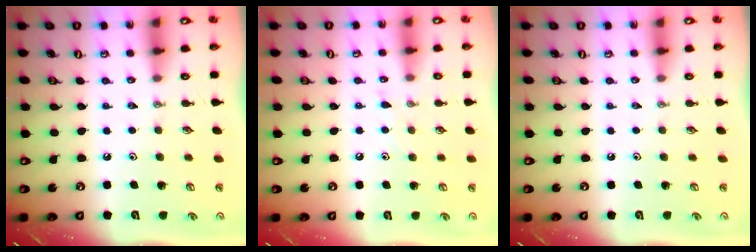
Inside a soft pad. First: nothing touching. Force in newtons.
{"total": 4.2, "press": 4.2, "slide": 0.5}
{"total": 0.0}